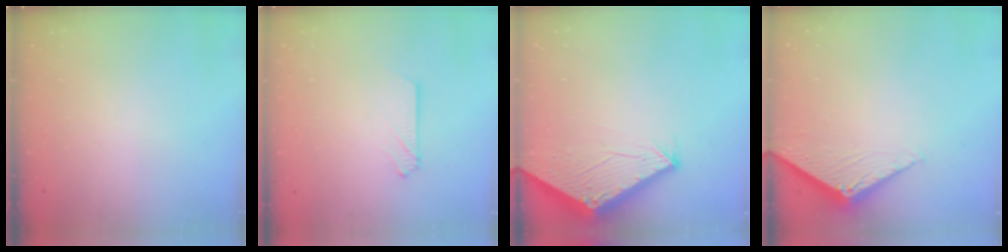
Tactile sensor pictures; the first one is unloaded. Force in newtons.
{"total": 2.6, "press": 2.6, "slide": 0.3}
{"total": 2.8, "press": 2.8, "slide": 0.1}
{"total": 2.8, "press": 2.8, "slide": 0.3}